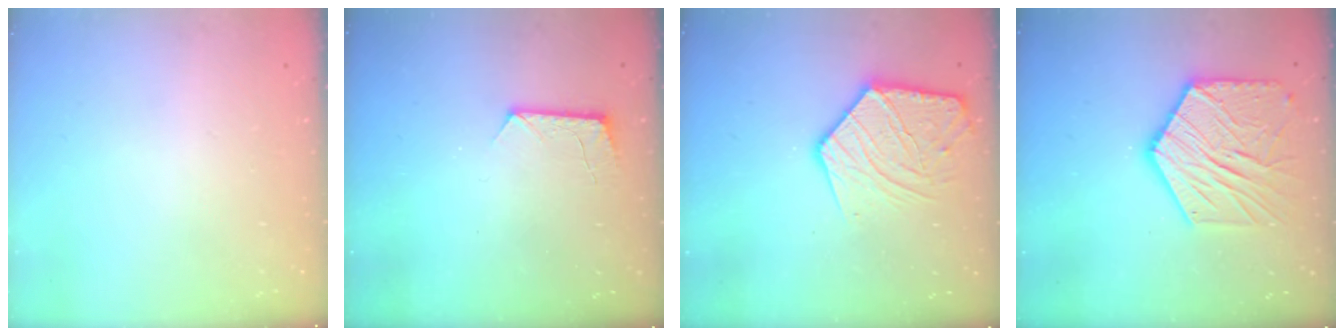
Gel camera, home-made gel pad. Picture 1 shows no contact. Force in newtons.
{"total": 7.4, "press": 7.4, "slide": 0.6}
{"total": 14.5, "press": 14.4, "slide": 1.3}
{"total": 18.2, "press": 18.1, "slide": 1.6}